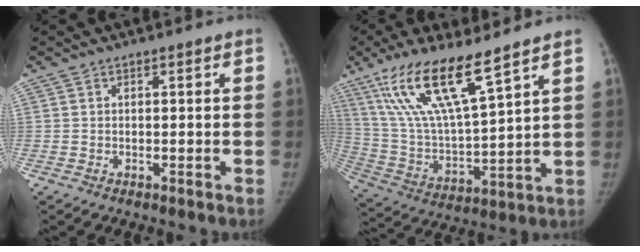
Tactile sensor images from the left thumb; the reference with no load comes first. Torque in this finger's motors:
{"motor_torque": [0.44, 0.24, 1.60, -1.18, 0.27]}